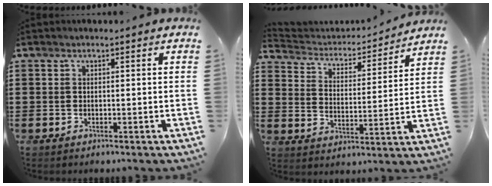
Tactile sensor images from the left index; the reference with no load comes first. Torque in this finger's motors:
{"motor_torque": [-1.57, 0.57, -0.18, -0.05]}